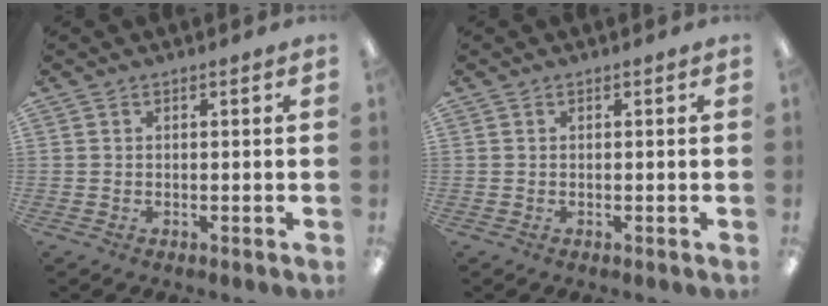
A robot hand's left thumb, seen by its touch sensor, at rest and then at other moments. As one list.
[{"total": 0.0}]